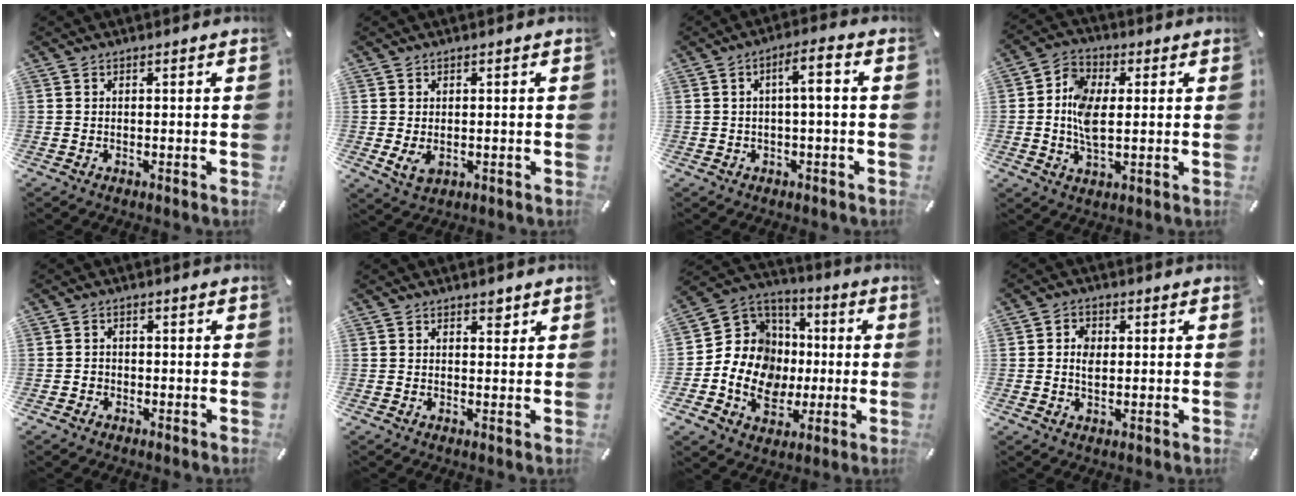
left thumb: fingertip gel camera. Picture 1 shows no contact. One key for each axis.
{"total": 2.9, "fx": -0.2, "fy": 2.2, "fz": 1.8, "tx": -0.029, "ty": -0.008, "tz": -0.006}
{"total": 5.3, "fx": 0.1, "fy": 1.2, "fz": 5.2, "tx": -0.088, "ty": 0.008, "tz": -0.004}
{"total": 8.5, "fx": 0.3, "fy": 5.5, "fz": 6.4, "tx": -0.141, "ty": 0.005, "tz": 0.001}
{"total": 1.4, "fx": -0.7, "fy": 1.2, "fz": 0.1, "tx": -0.002, "ty": 0.008, "tz": -0.018}
{"total": 1.9, "fx": 1.2, "fy": 1.3, "fz": 0.9, "tx": 0.004, "ty": -0.008, "tz": 0.015}
{"total": 15.2, "fx": -2.7, "fy": 13.7, "fz": 5.9, "tx": -0.118, "ty": 0.000, "tz": -0.043}
{"total": 3.6, "fx": 0.3, "fy": 2.7, "fz": 2.4, "tx": -0.039, "ty": 0.007, "tz": 0.002}